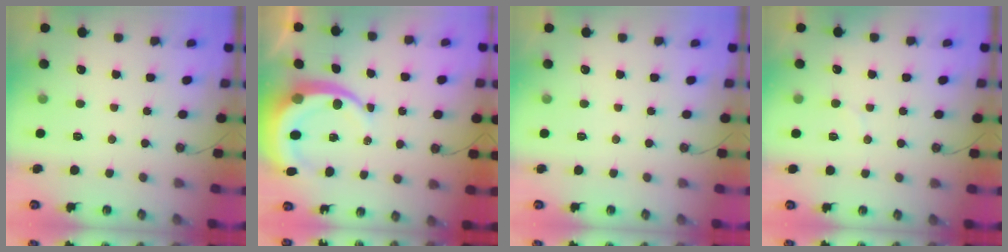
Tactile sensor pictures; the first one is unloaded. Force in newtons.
{"total": 8.9, "press": 8.8, "slide": 1.0}
{"total": 0.0}
{"total": 2.7, "press": 2.7, "slide": 0.2}